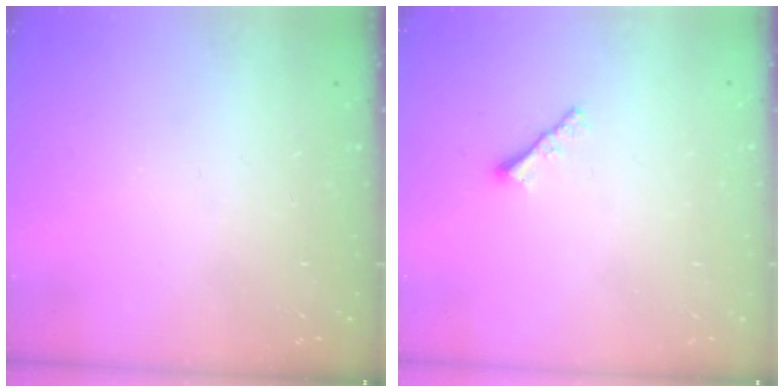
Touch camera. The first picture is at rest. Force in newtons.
{"total": 2.0, "press": 2.0, "slide": 0.5}